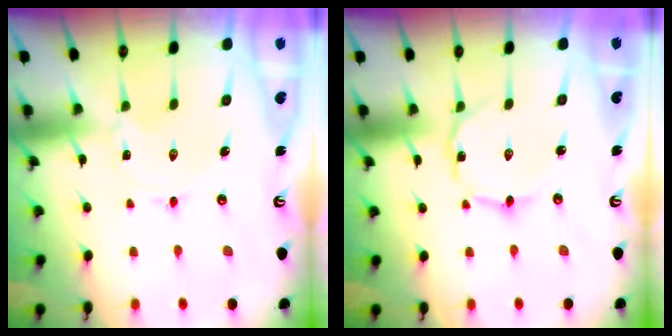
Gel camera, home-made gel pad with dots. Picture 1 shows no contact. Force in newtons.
{"total": 1.0, "press": 0.9, "slide": 0.3}